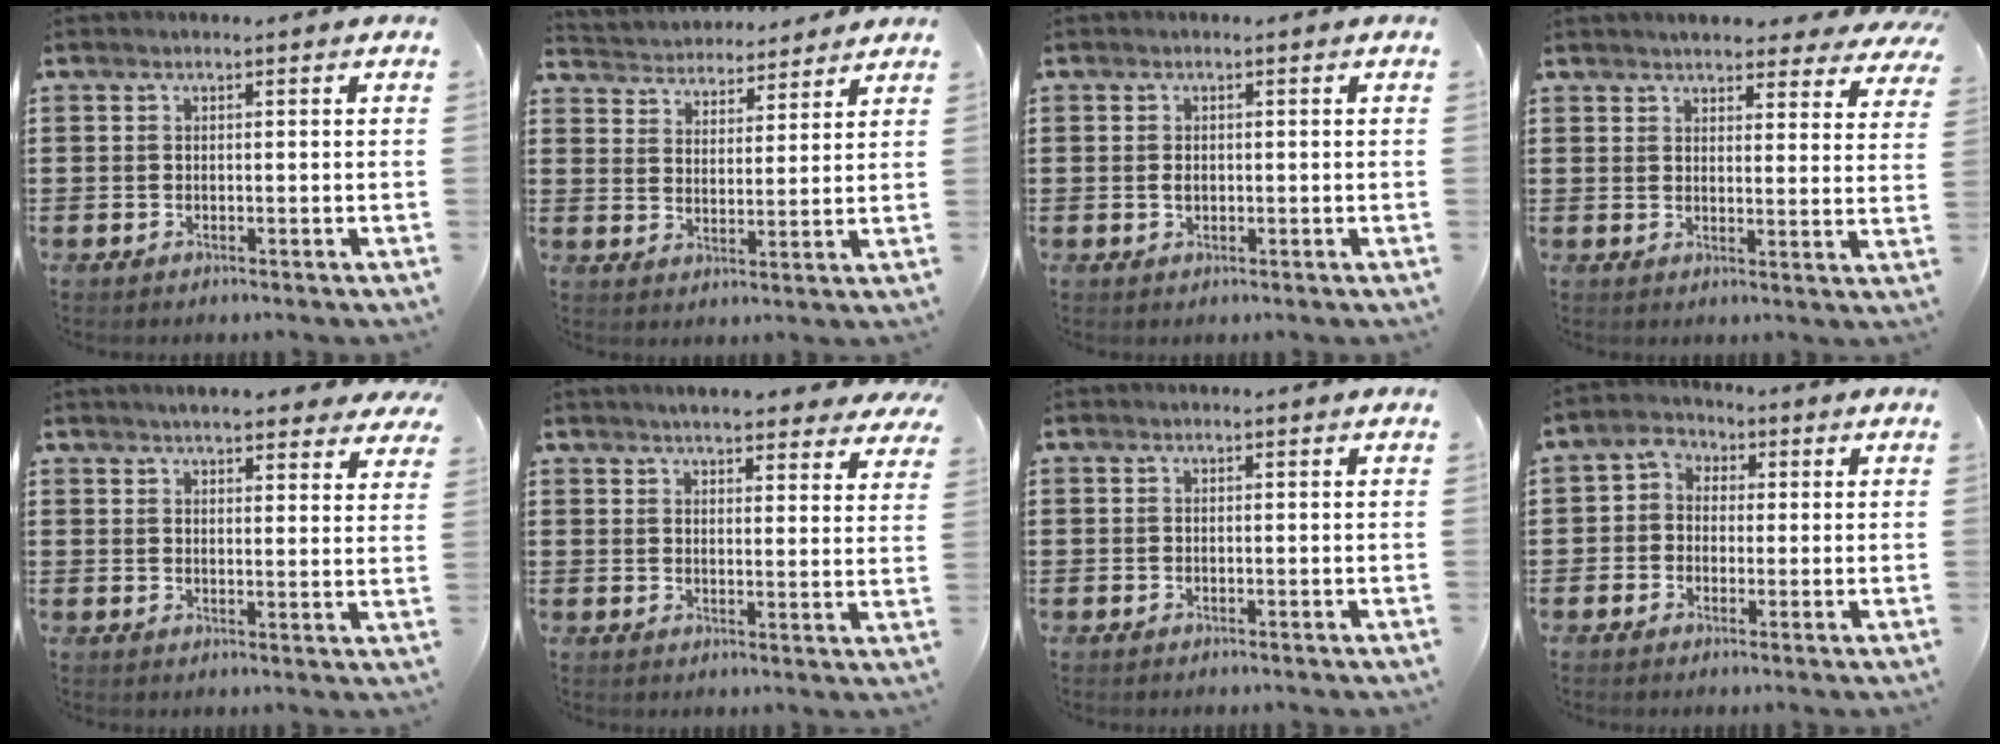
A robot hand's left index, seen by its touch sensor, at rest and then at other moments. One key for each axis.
{"total": 3.8, "fx": 3.6, "fy": 0.8, "fz": -0.7, "tx": -0.008, "ty": -0.022, "tz": 0.062}
{"total": 1.3, "fx": -0.1, "fy": 0.8, "fz": 1.0, "tx": -0.022, "ty": 0.005, "tz": -0.002}
{"total": 4.2, "fx": 4.0, "fy": 0.6, "fz": 1.1, "tx": -0.030, "ty": -0.014, "tz": 0.071}
{"total": 4.5, "fx": 4.2, "fy": 0.5, "fz": 1.6, "tx": -0.037, "ty": -0.012, "tz": 0.075}
{"total": 4.8, "fx": 4.6, "fy": 0.4, "fz": 1.4, "tx": -0.036, "ty": -0.015, "tz": 0.082}
{"total": 0.0}
{"total": 3.0, "fx": -0.7, "fy": 2.9, "fz": 0.3, "tx": -0.022, "ty": 0.013, "tz": -0.020}